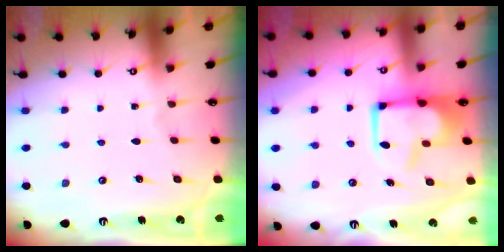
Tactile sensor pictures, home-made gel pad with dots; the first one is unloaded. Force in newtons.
{"total": 2.8, "press": 2.7, "slide": 0.8}